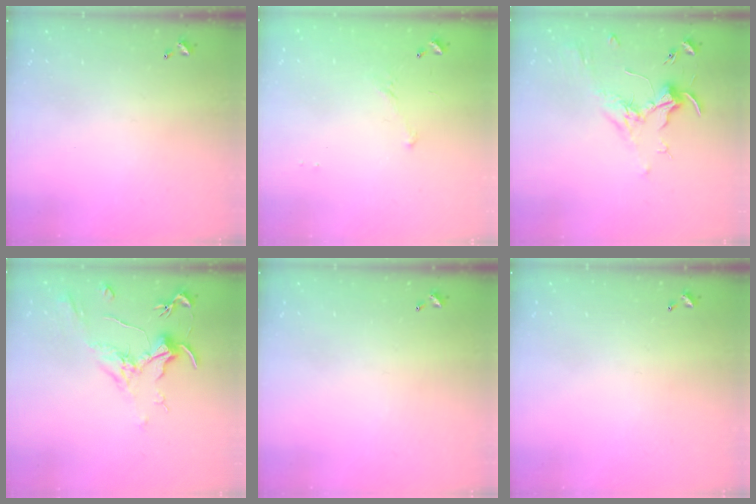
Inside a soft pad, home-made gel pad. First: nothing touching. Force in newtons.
{"total": 4.7, "press": 4.6, "slide": 0.9}
{"total": 1.8, "press": 1.6, "slide": 0.8}
{"total": 1.9, "press": 1.7, "slide": 0.9}
{"total": 0.0}
{"total": 0.0}